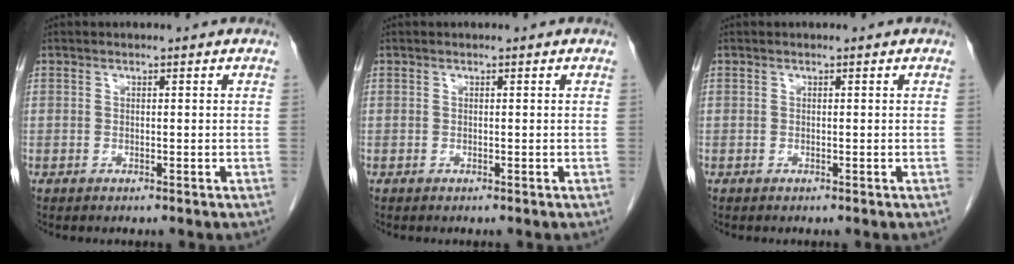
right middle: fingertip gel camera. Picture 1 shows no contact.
{"total": 0.0}
{"total": 0.0}